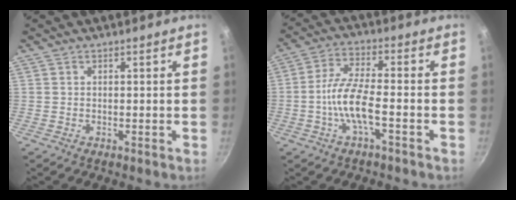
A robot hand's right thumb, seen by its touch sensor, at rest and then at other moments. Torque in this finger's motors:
{"motor_torque": [1.79, -0.45, 1.46, -1.30, 0.66]}